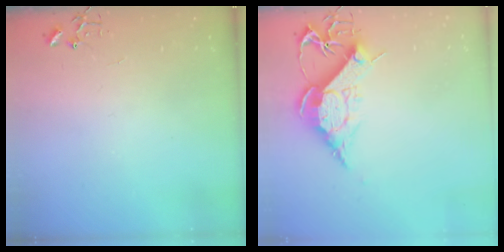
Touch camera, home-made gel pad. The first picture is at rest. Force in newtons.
{"total": 11.8, "press": 11.7, "slide": 0.8}